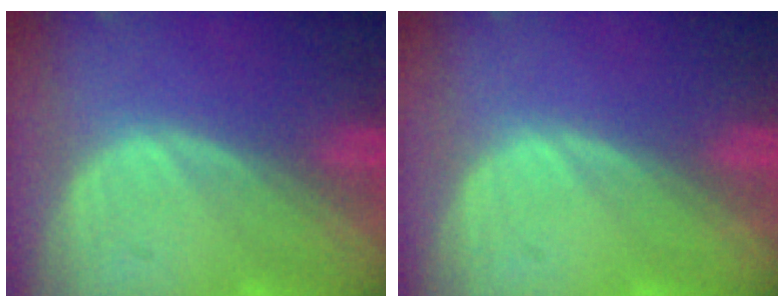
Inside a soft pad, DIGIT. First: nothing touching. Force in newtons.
{"total": 0.0}